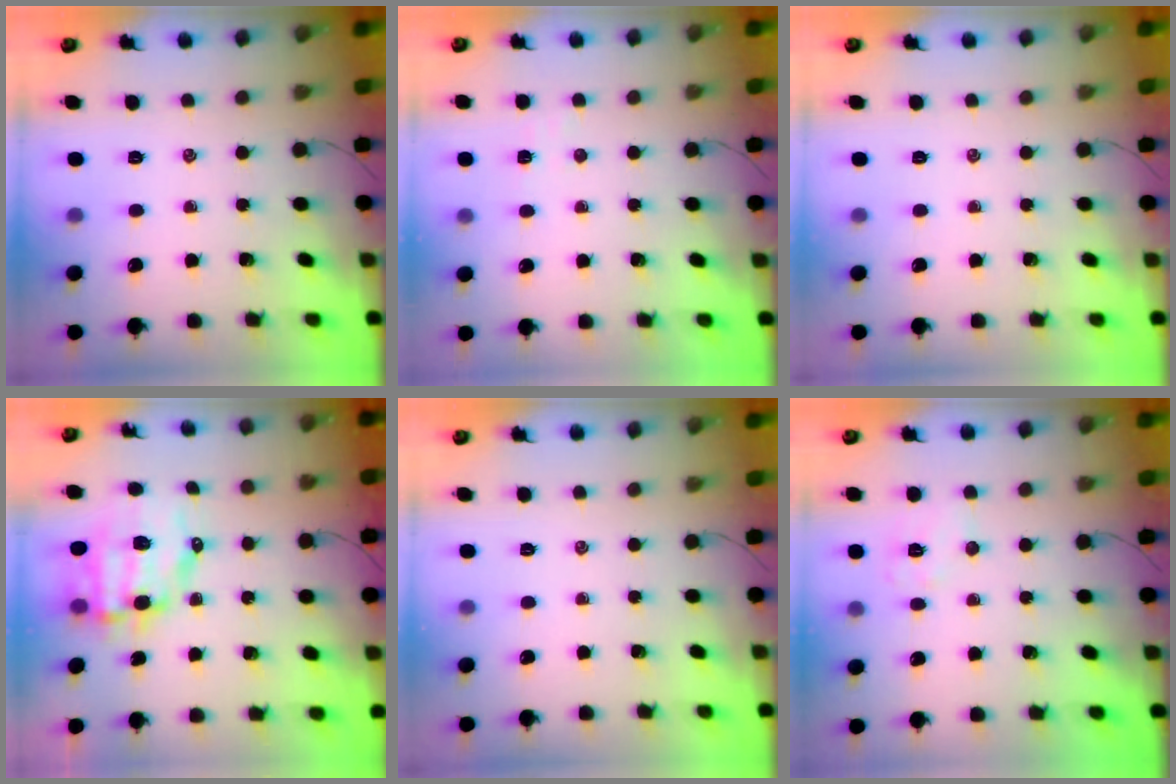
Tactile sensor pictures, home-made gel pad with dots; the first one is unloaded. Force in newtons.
{"total": 2.9, "press": 2.8, "slide": 0.6}
{"total": 0.0}
{"total": 10.6, "press": 10.3, "slide": 2.4}
{"total": 0.0}
{"total": 6.1, "press": 6.0, "slide": 1.0}